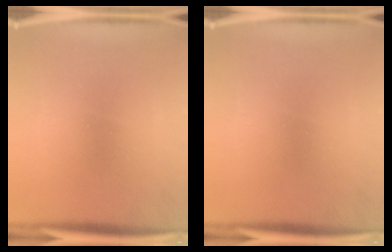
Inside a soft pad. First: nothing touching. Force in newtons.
{"total": 0.0}